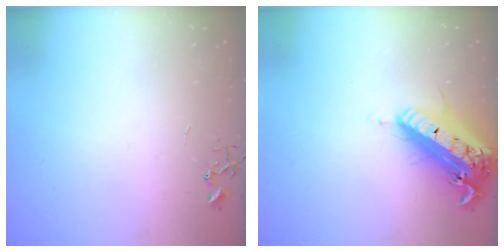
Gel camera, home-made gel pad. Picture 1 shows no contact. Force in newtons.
{"total": 21.3, "press": 20.9, "slide": 4.2}